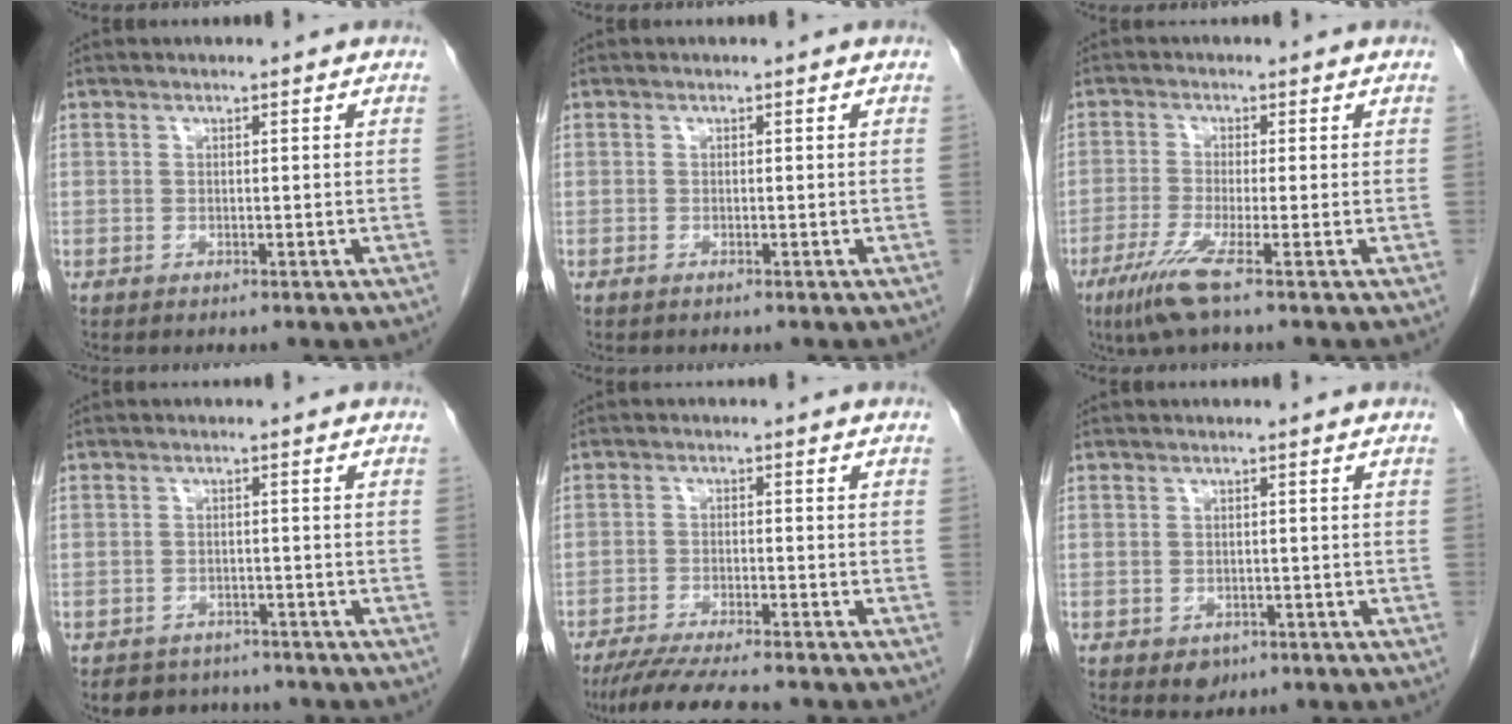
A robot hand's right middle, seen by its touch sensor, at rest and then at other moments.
{"total": 0.0}
{"total": 5.4, "force": [-3.1, -0.6, 4.4], "torque": [-0.091, -0.020, -0.067]}
{"total": 4.8, "force": [-4.2, 2.3, 0.1], "torque": [0.003, 0.005, -0.058]}
{"total": 9.7, "force": [-8.5, 0.5, 4.8], "torque": [-0.074, -0.026, -0.134]}
{"total": 2.0, "force": [-1.0, 1.5, 0.8], "torque": [-0.009, 0.002, -0.006]}